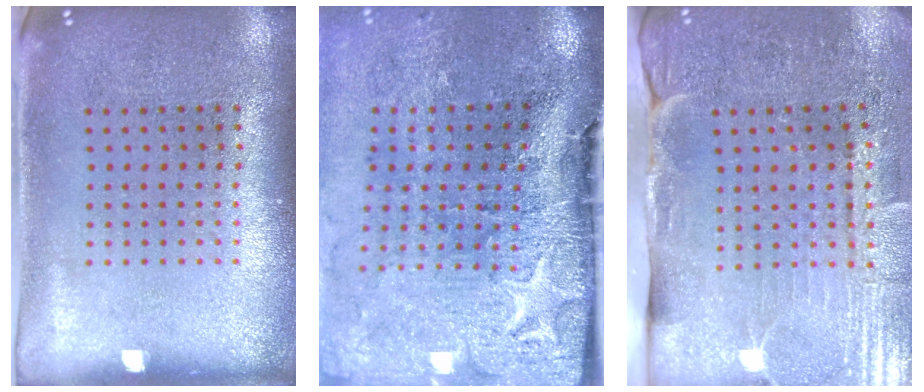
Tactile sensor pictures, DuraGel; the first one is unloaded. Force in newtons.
{"total": 5.0, "press": 3.9, "slide": 3.1}
{"total": 3.7, "press": 3.5, "slide": 1.2}